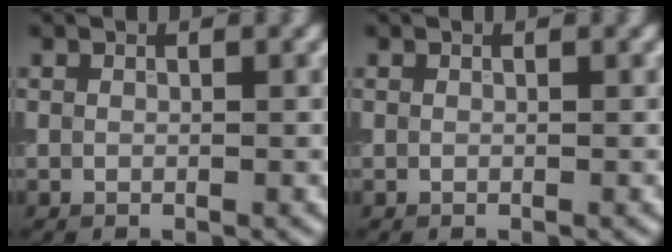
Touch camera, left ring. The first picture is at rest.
{"total": 0.0}